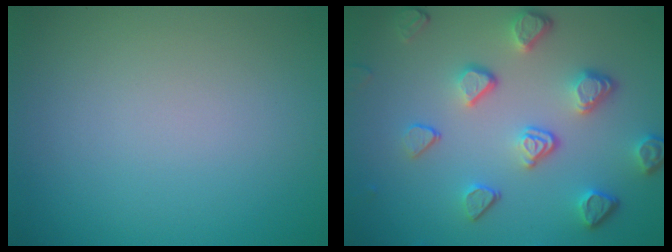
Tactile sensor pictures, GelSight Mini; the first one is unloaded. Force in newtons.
{"total": 5.0, "press": 3.8, "slide": 3.3}